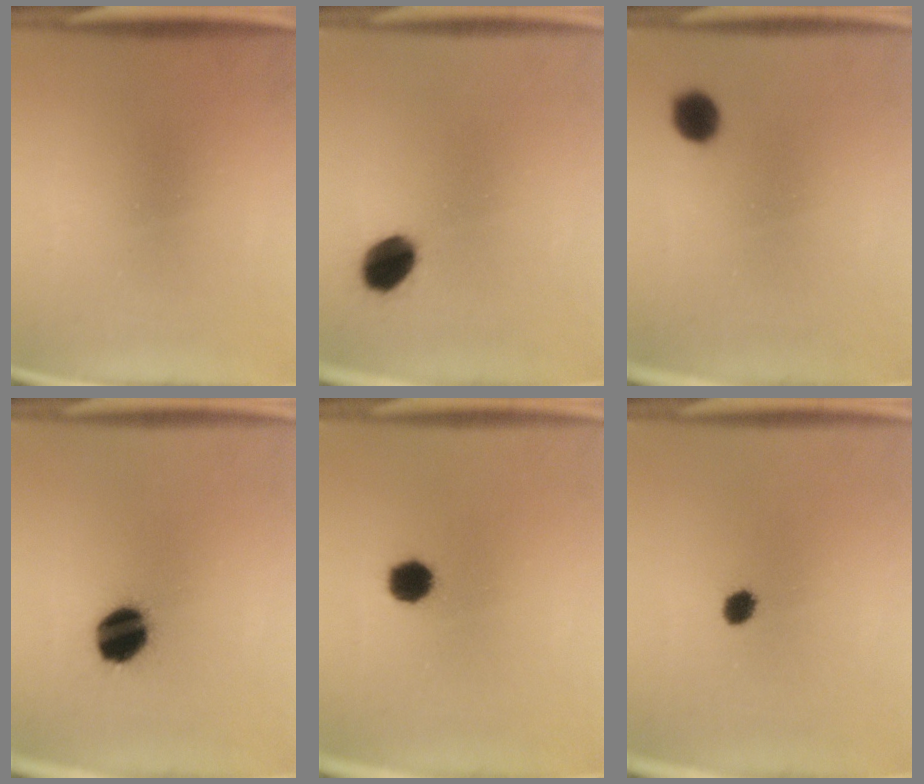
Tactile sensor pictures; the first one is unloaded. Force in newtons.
{"total": 7.0}
{"total": 4.4}
{"total": 10.8}
{"total": 5.4}
{"total": 2.8}